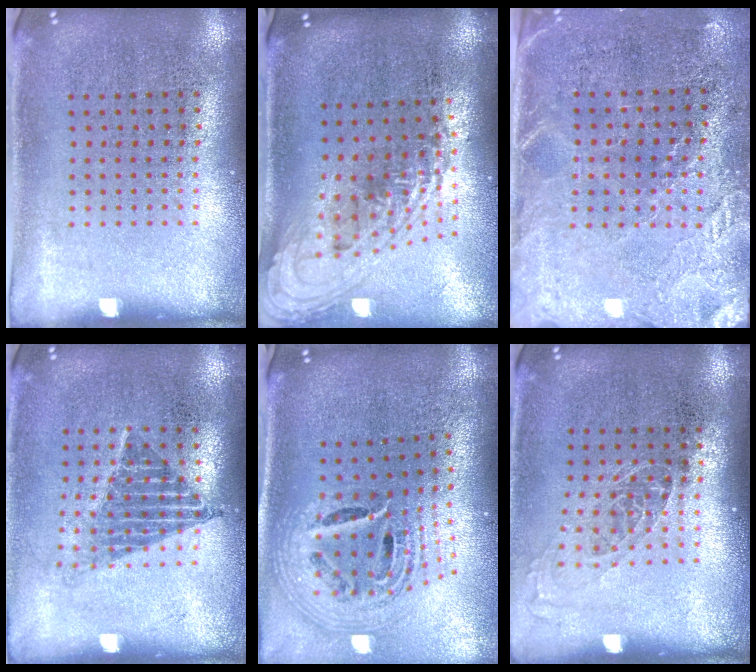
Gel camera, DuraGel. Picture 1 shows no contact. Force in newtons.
{"total": 2.1, "press": 1.5, "slide": 1.4}
{"total": 3.0, "press": 2.7, "slide": 1.2}
{"total": 1.3, "press": 1.1, "slide": 0.7}
{"total": 2.7, "press": 1.8, "slide": 1.9}
{"total": 1.0, "press": 0.9, "slide": 0.5}